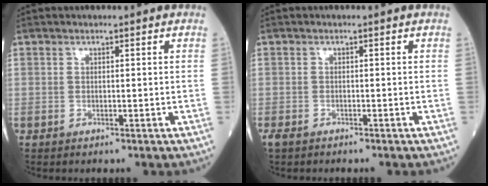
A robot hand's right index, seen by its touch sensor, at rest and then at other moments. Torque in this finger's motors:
{"motor_torque": [-0.05, -0.06, 0.00, 0.03]}